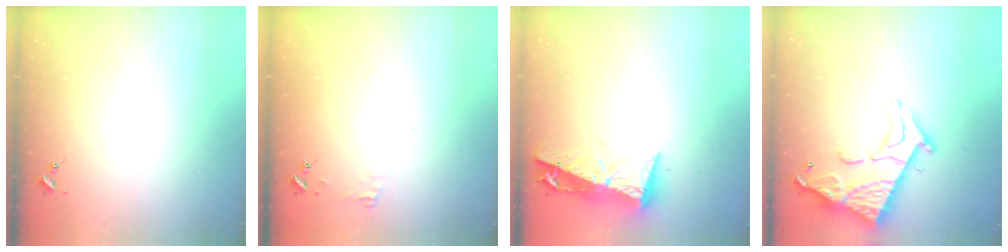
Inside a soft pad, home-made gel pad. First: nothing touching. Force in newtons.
{"total": 3.9, "press": 3.8, "slide": 0.4}
{"total": 9.6, "press": 9.6, "slide": 1.1}
{"total": 16.7, "press": 16.6, "slide": 1.7}